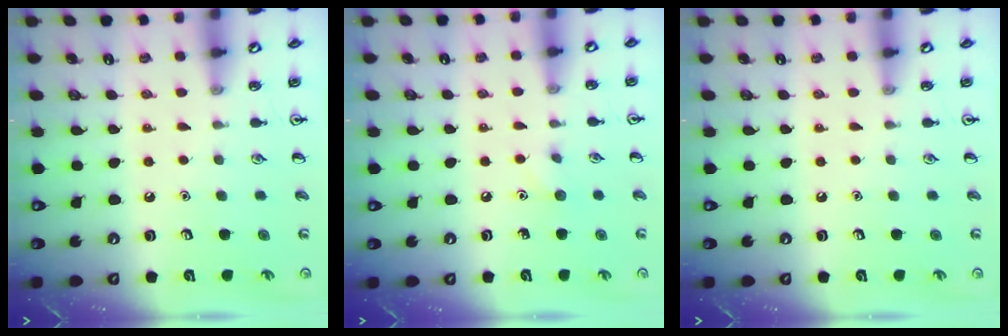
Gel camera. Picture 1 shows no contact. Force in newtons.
{"total": 5.4, "press": 5.1, "slide": 1.8}
{"total": 0.0}